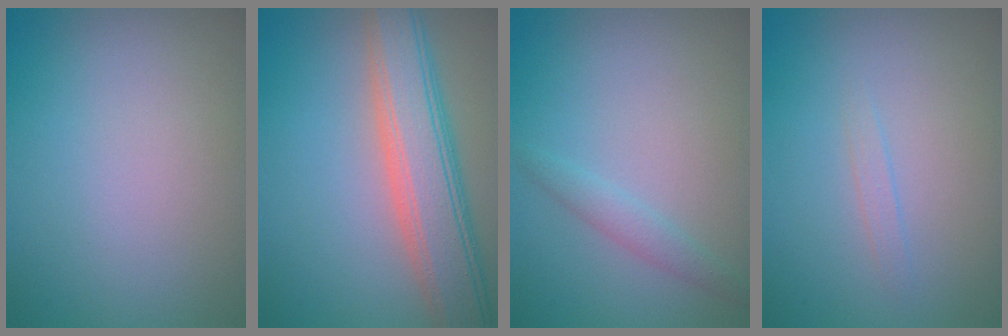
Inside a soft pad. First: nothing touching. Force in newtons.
{"total": 7.0, "press": 7.0, "slide": 0.2}
{"total": 1.4, "press": 1.4, "slide": 0.1}
{"total": 0.7, "press": 0.7, "slide": 0.1}